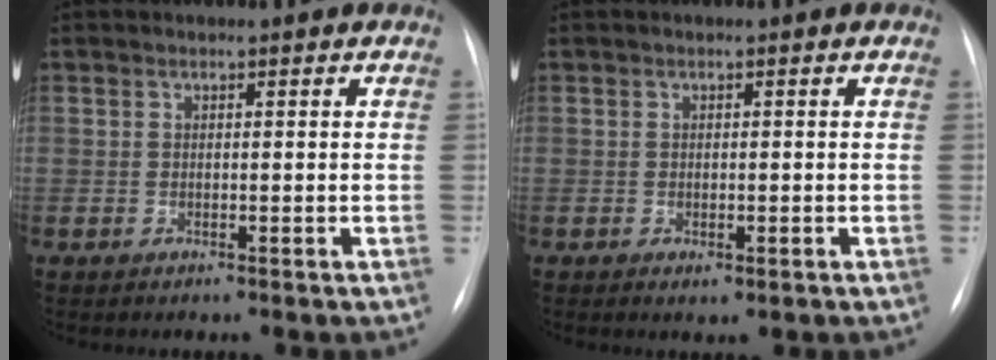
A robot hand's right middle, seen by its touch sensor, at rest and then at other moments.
{"total": 1.2, "force": [-0.3, 0.4, 1.1], "torque": [-0.015, -0.004, 0.001]}